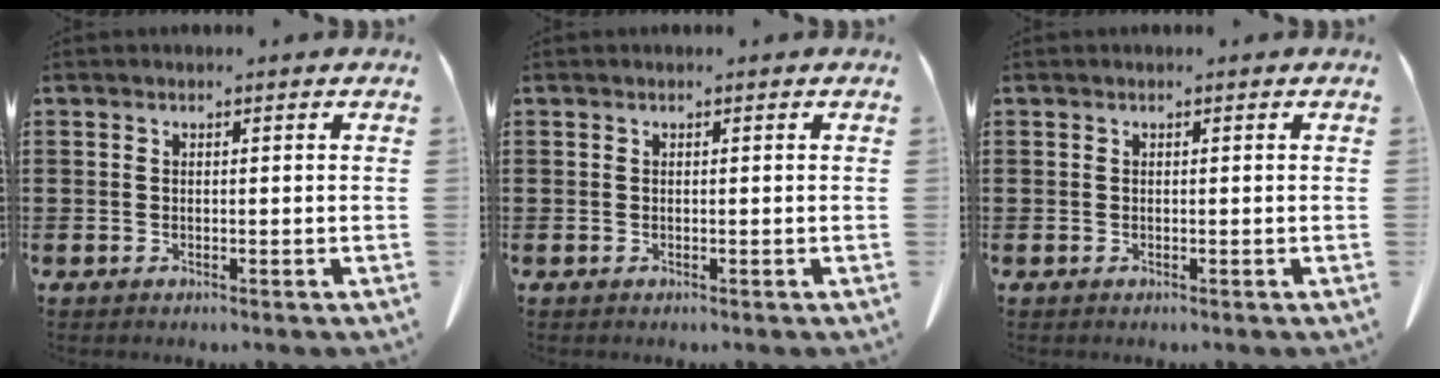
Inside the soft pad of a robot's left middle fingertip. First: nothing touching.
{"total": 0.0}
{"total": 0.0}